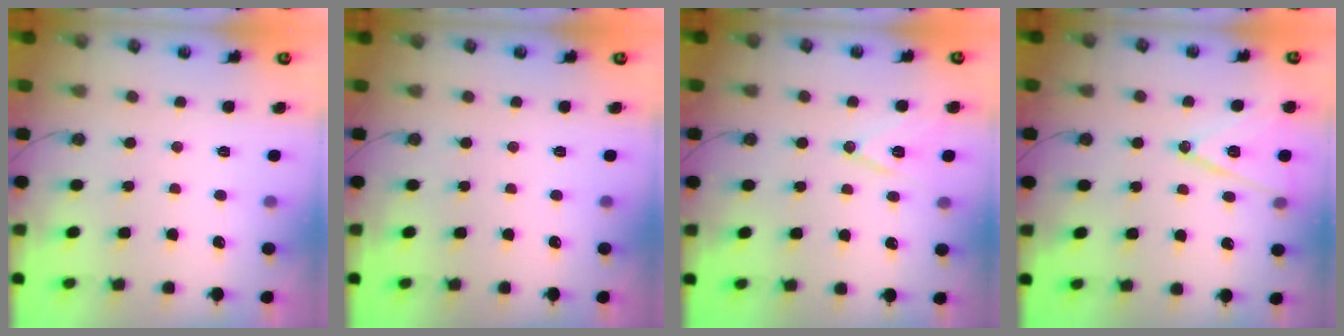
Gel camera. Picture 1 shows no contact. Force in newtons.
{"total": 0.0}
{"total": 10.2, "press": 9.6, "slide": 3.4}
{"total": 13.1, "press": 12.7, "slide": 3.2}